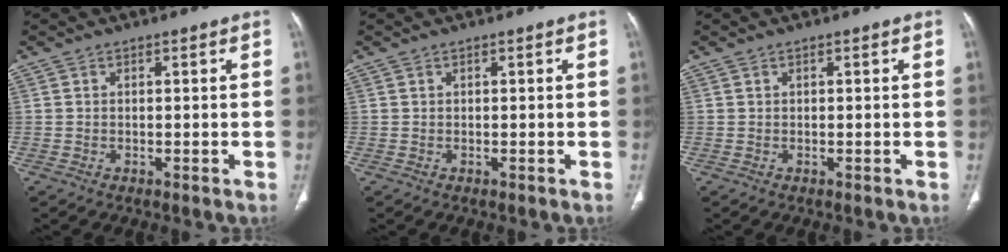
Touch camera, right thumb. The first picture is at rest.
{"total": 0.0}
{"total": 0.0}